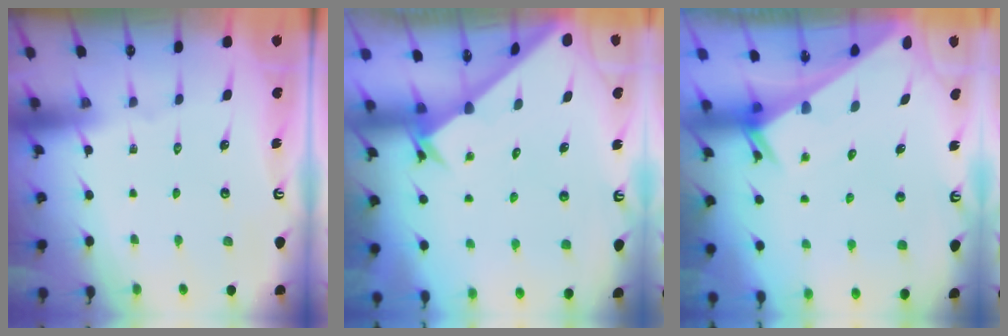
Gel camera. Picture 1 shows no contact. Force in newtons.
{"total": 2.5, "press": 2.5, "slide": 0.2}
{"total": 2.5, "press": 2.5, "slide": 0.1}